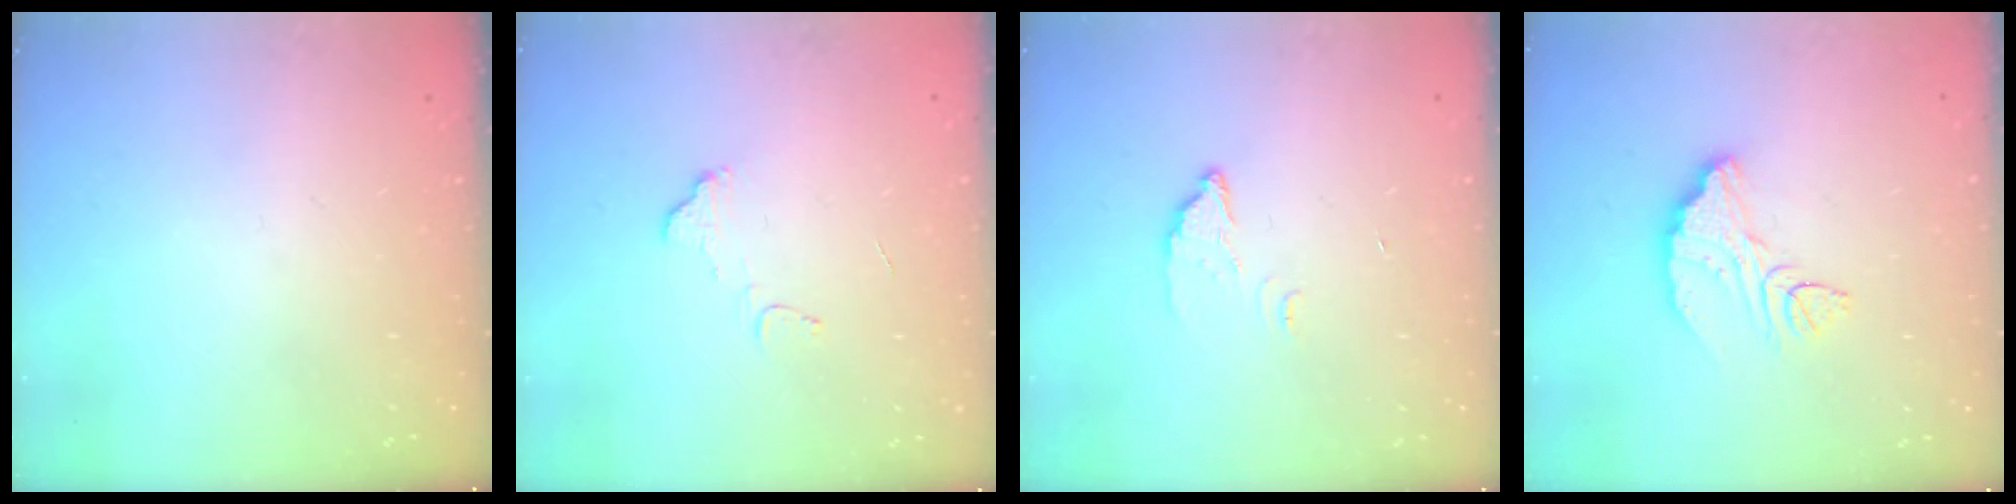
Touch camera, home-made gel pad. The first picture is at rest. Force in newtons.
{"total": 4.0, "press": 4.0, "slide": 0.2}
{"total": 2.9, "press": 2.9, "slide": 0.4}
{"total": 7.7, "press": 7.7, "slide": 0.5}